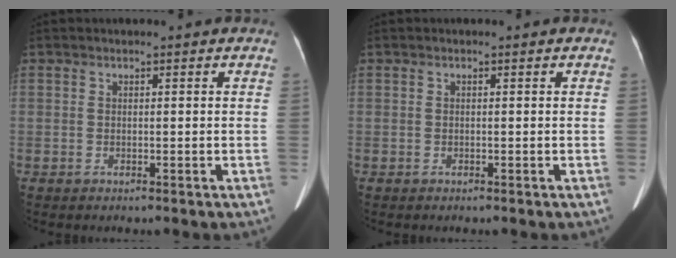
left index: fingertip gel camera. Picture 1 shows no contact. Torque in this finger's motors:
{"motor_torque": [0.00, -0.01, 0.00, 0.00]}